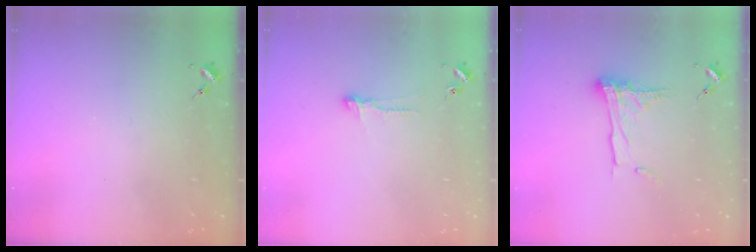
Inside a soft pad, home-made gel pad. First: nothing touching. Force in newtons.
{"total": 7.2, "press": 7.1, "slide": 0.6}
{"total": 11.8, "press": 11.7, "slide": 1.1}